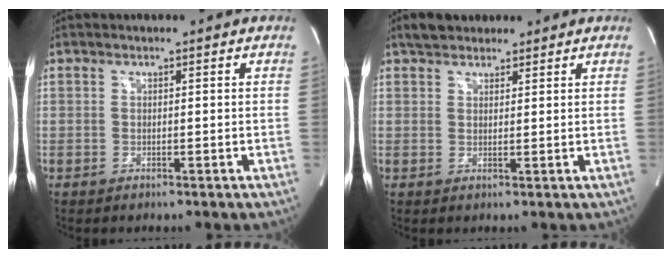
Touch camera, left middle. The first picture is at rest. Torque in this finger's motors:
{"motor_torque": [0.03, 0.00, 0.00, 0.00]}